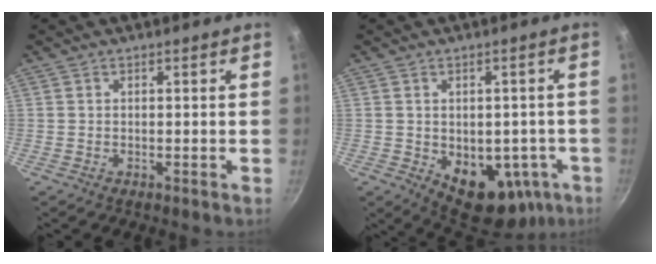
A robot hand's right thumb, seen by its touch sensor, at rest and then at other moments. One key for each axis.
{"total": 14.7, "fx": -4.1, "fy": 9.6, "fz": 10.4, "tx": -0.084, "ty": -0.001, "tz": -0.033}